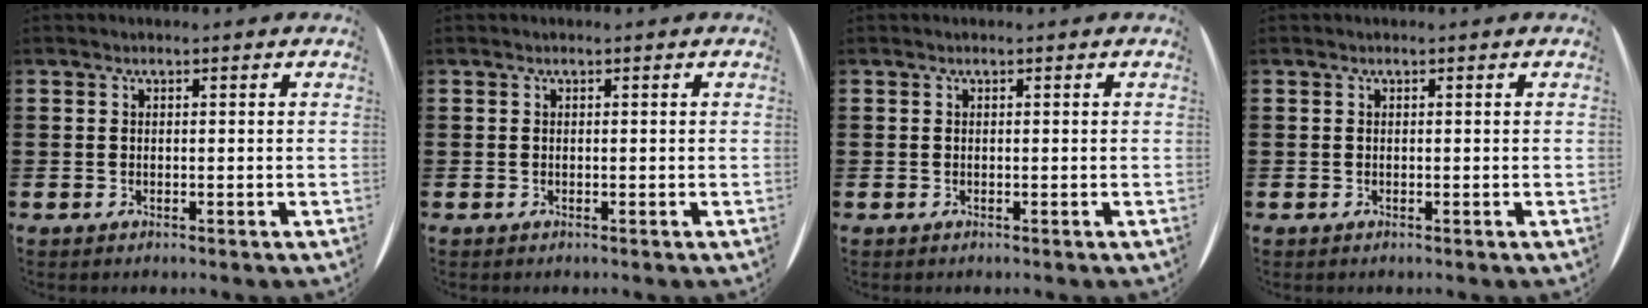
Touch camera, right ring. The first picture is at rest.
{"total": 0.0}
{"total": 0.0}
{"total": 0.0}